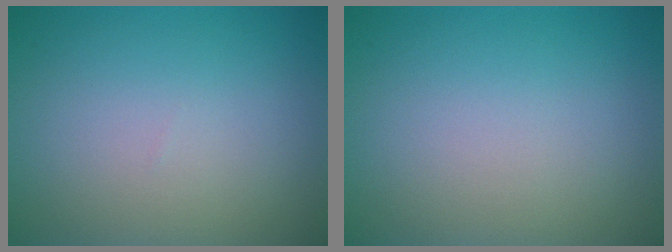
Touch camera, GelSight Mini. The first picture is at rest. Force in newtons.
{"total": 0.0}